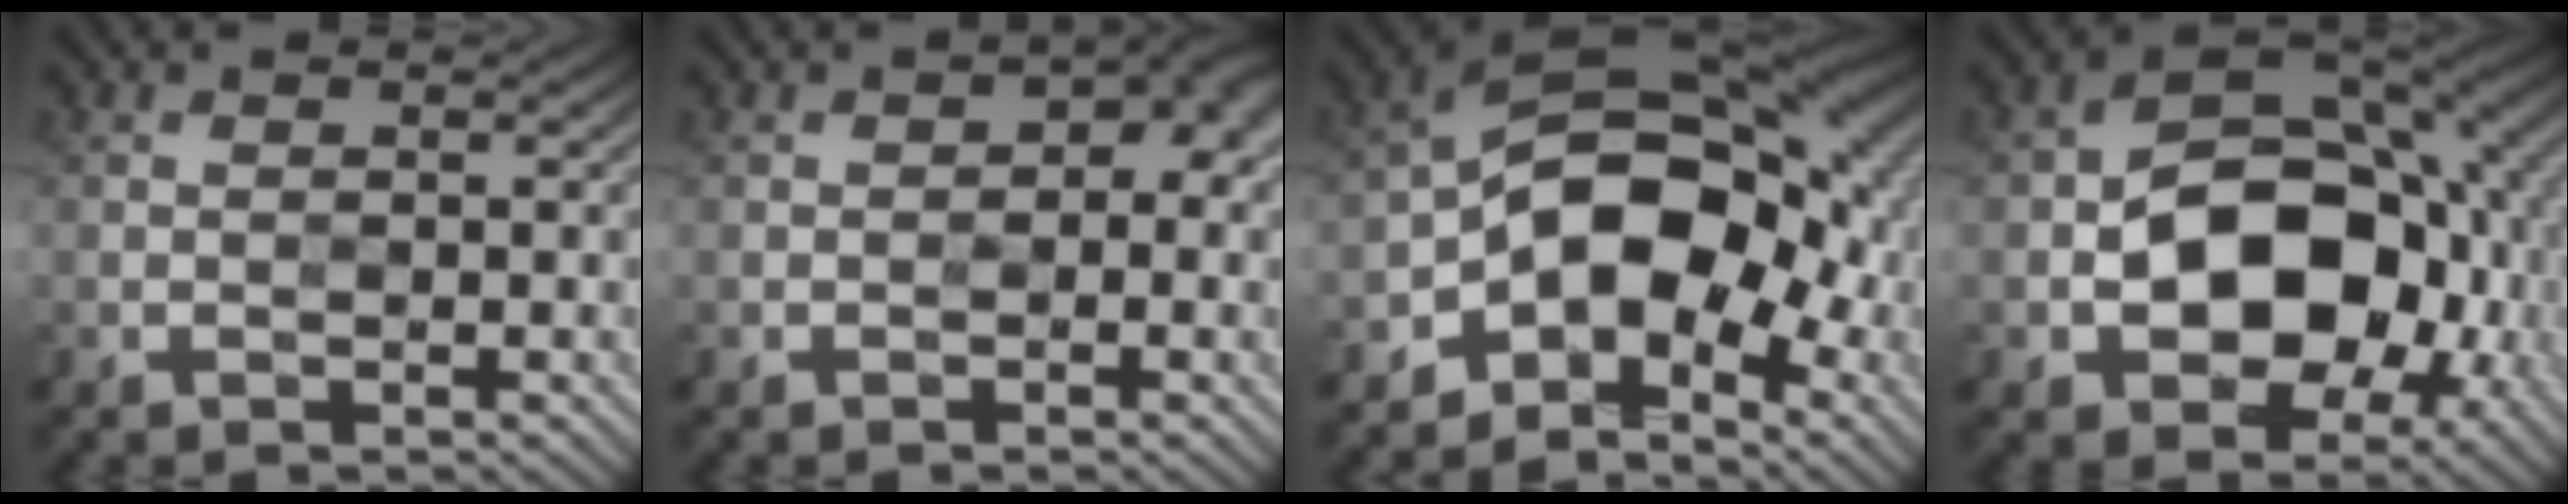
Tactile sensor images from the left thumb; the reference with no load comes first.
{"total": 3.8, "force": [0.1, 2.5, 2.9], "torque": [-0.029, -0.004, 0.004]}
{"total": 13.2, "force": [-3.5, 8.6, 9.5], "torque": [-0.126, -0.003, -0.076]}
{"total": 14.3, "force": [-1.9, 9.7, 10.4], "torque": [-0.156, -0.013, -0.036]}